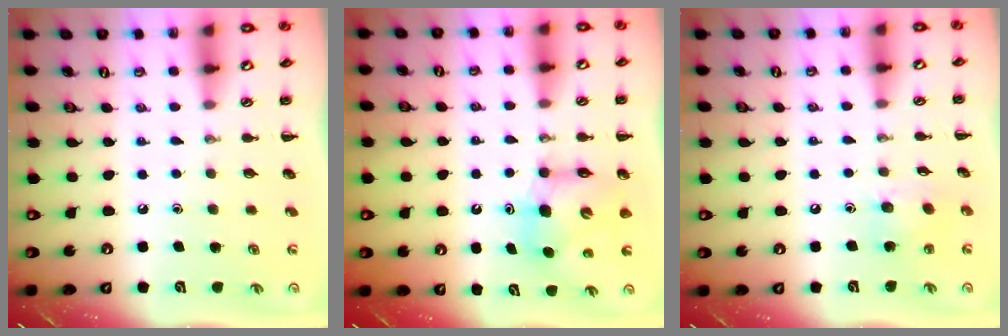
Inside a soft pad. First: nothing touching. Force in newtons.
{"total": 7.0, "press": 7.0, "slide": 0.8}
{"total": 8.2, "press": 8.1, "slide": 1.7}